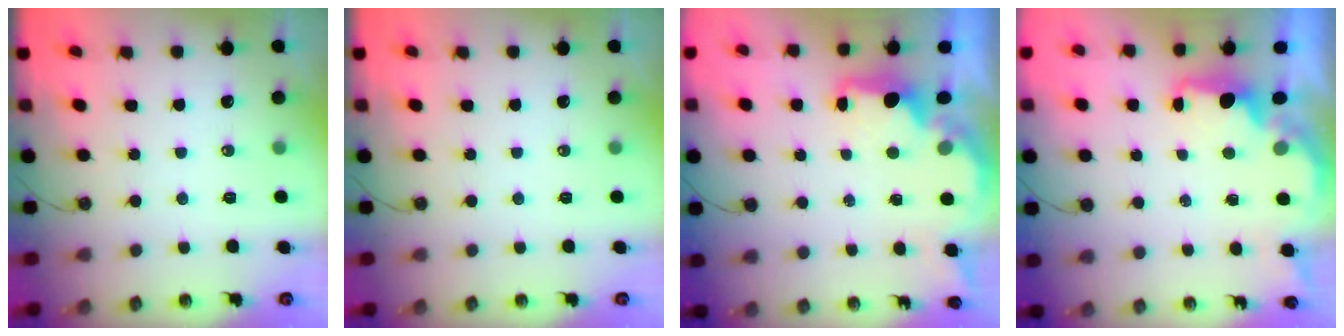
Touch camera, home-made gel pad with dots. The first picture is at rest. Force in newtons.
{"total": 0.0}
{"total": 3.0, "press": 2.9, "slide": 0.5}
{"total": 1.8, "press": 1.7, "slide": 0.5}